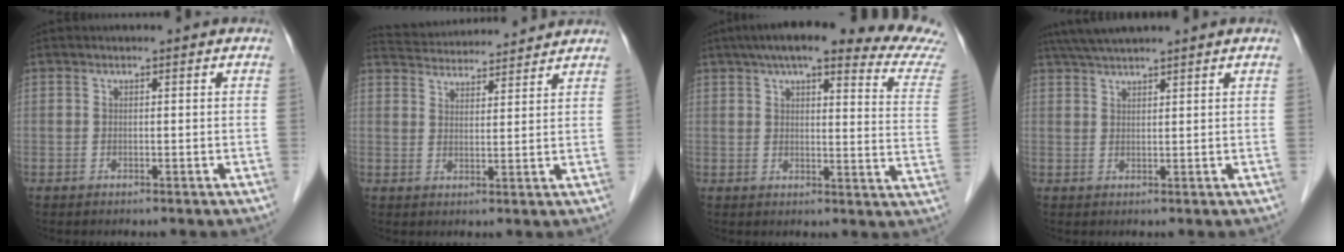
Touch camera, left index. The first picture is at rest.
{"total": 12.2, "force": [11.8, 1.5, 2.8], "torque": [-0.055, 0.034, 0.176]}
{"total": 22.7, "force": [19.9, 1.1, 10.8], "torque": [-0.137, -0.030, 0.227]}
{"total": 5.7, "force": [5.0, 0.0, 2.6], "torque": [-0.047, 0.034, 0.093]}